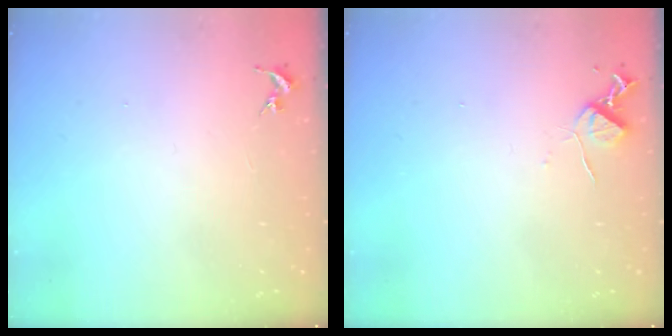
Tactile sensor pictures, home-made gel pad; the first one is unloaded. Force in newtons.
{"total": 6.3, "press": 6.3, "slide": 0.9}